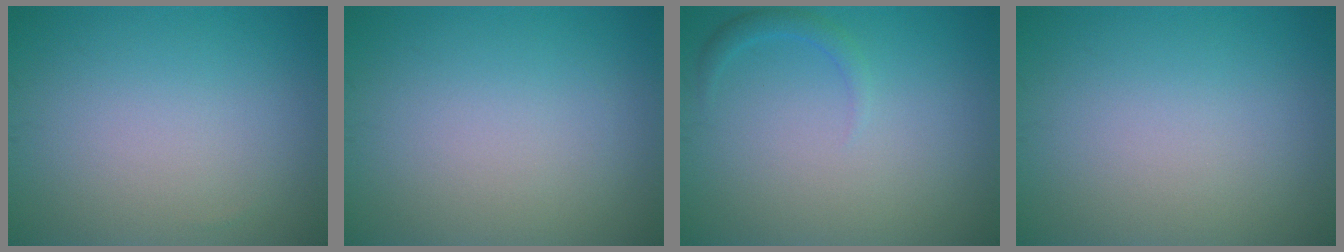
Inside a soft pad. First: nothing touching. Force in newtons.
{"total": 0.0}
{"total": 1.2, "press": 1.2, "slide": 0.1}
{"total": 0.0}